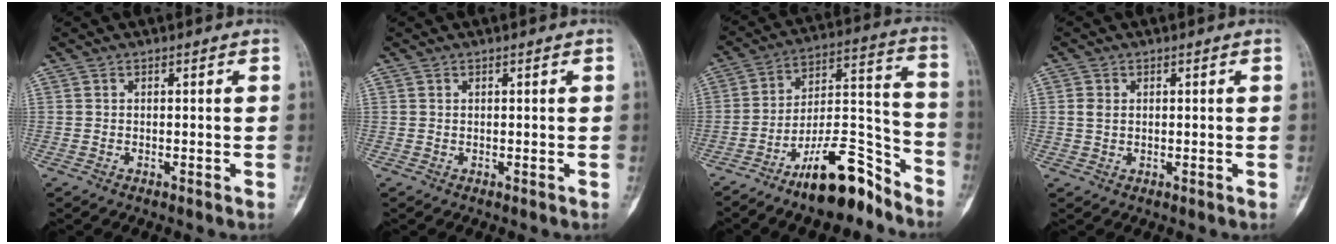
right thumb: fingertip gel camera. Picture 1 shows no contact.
{"total": 0.0}
{"total": 16.9, "force": [-12.0, 5.7, 10.5], "torque": [-0.138, 0.106, -0.201]}
{"total": 2.0, "force": [0.3, 1.6, 1.2], "torque": [-0.017, 0.002, 0.006]}